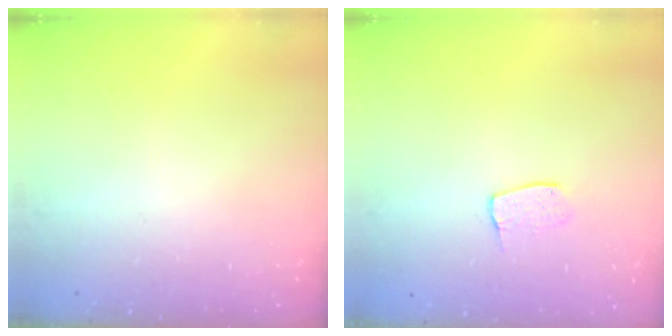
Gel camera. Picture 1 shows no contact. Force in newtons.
{"total": 5.9, "press": 5.9, "slide": 0.3}